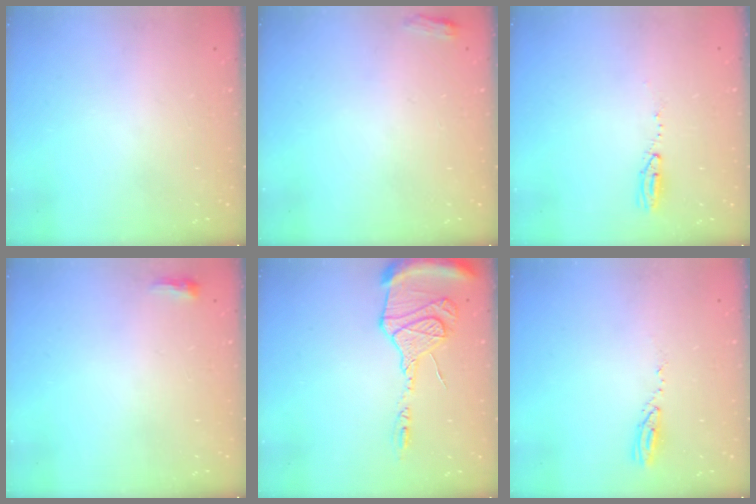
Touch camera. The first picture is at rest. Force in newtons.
{"total": 3.1, "press": 3.0, "slide": 0.5}
{"total": 3.7, "press": 2.8, "slide": 2.4}
{"total": 2.9, "press": 2.8, "slide": 0.8}
{"total": 14.8, "press": 14.7, "slide": 1.6}
{"total": 3.8, "press": 3.8, "slide": 0.2}